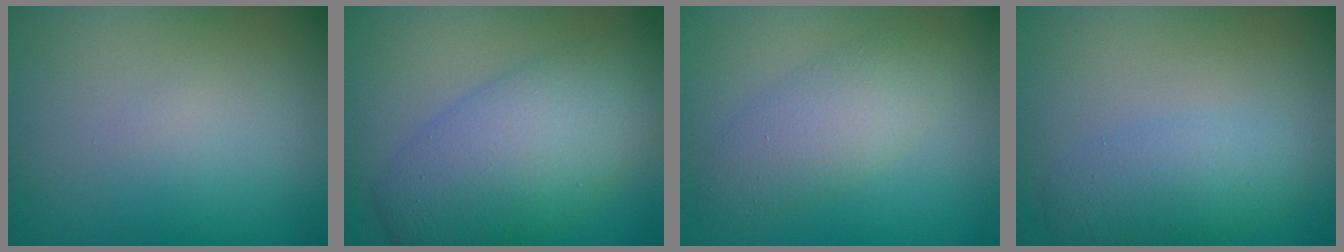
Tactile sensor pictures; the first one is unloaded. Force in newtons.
{"total": 7.9, "press": 7.9, "slide": 0.1}
{"total": 3.4, "press": 3.4, "slide": 0.2}
{"total": 3.0, "press": 3.0, "slide": 0.1}